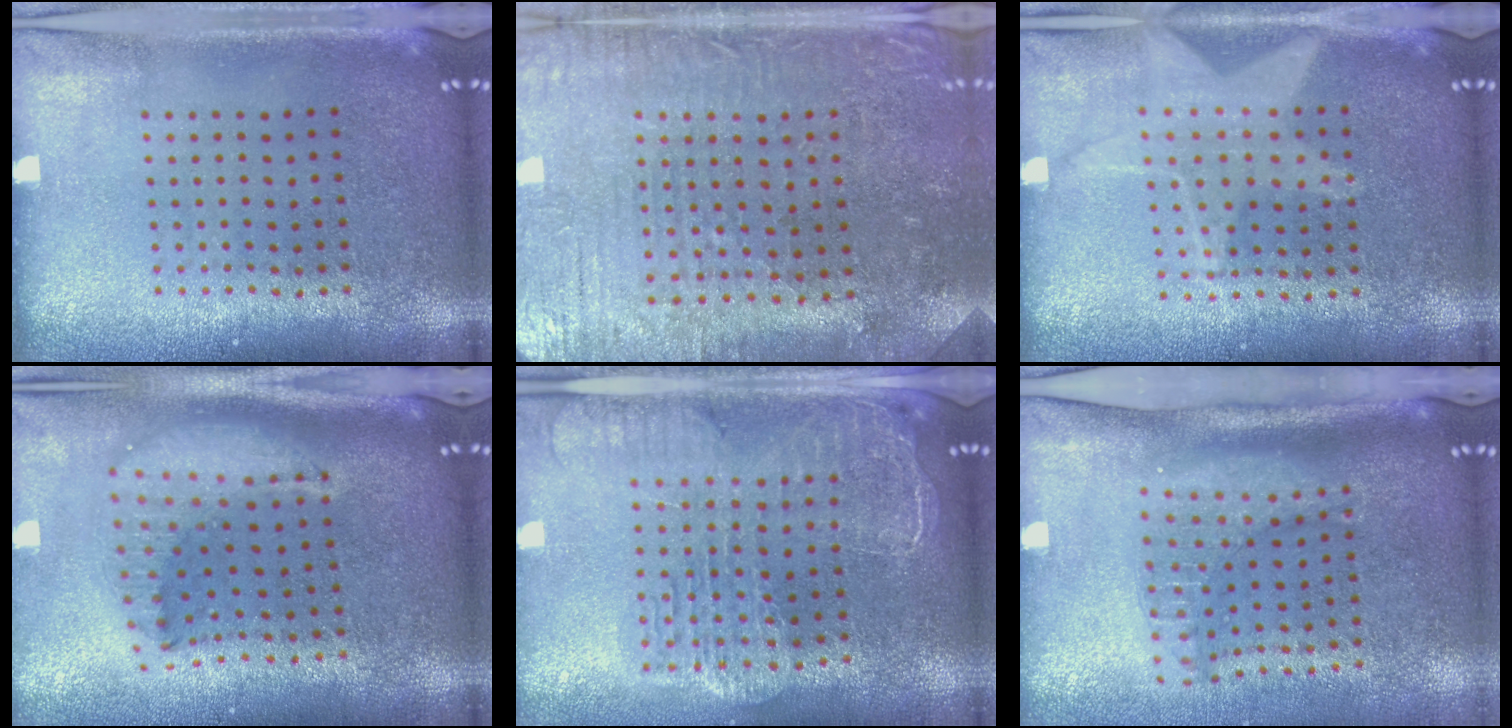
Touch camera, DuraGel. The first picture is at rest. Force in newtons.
{"total": 1.3, "press": 1.3, "slide": 0.4}
{"total": 1.3, "press": 1.3, "slide": 0.3}
{"total": 2.3, "press": 1.7, "slide": 1.5}
{"total": 2.3, "press": 2.0, "slide": 1.0}
{"total": 2.2, "press": 1.7, "slide": 1.5}